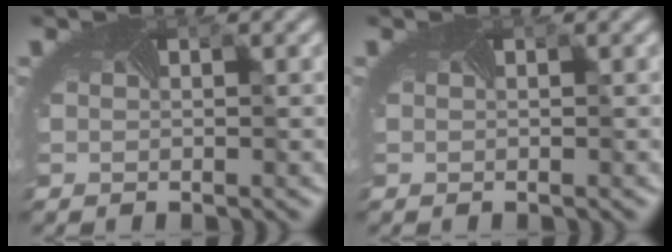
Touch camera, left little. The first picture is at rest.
{"total": 0.0}